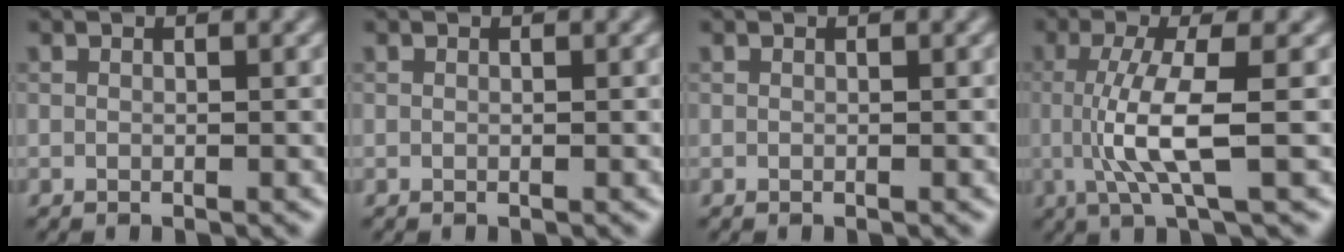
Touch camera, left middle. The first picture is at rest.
{"total": 0.0}
{"total": 0.0}
{"total": 5.9, "force": [-0.4, 1.3, 5.7], "torque": [-0.117, -0.006, -0.006]}